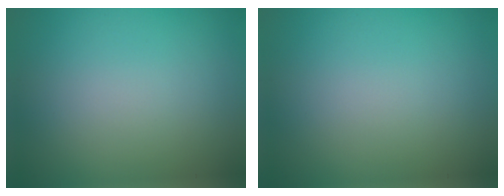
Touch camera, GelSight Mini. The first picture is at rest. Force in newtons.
{"total": 0.0}